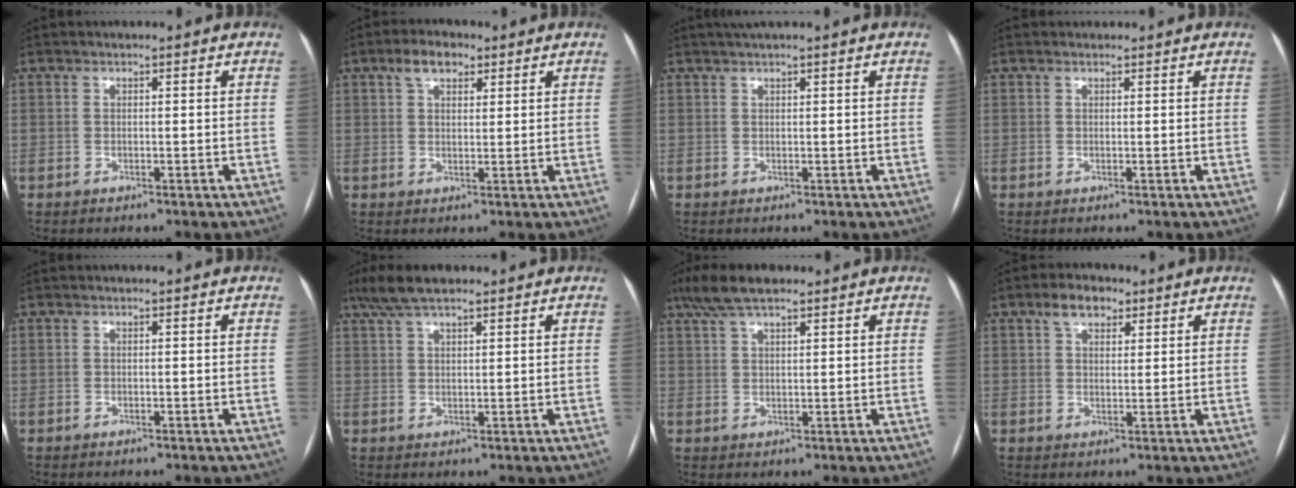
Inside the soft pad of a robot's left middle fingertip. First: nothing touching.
{"total": 4.4, "force": [2.6, 2.3, 2.7], "torque": [-0.053, 0.018, 0.048]}
{"total": 2.2, "force": [1.7, -0.3, 1.4], "torque": [-0.019, 0.020, 0.033]}
{"total": 0.6, "force": [0.5, 0.2, 0.0], "torque": [-0.005, 0.007, 0.010]}
{"total": 0.0}
{"total": 6.6, "force": [4.9, 1.6, 4.1], "torque": [-0.086, 0.026, 0.092]}
{"total": 7.3, "force": [5.4, 1.8, 4.6], "torque": [-0.096, 0.028, 0.098]}
{"total": 4.7, "force": [2.9, 2.6, 2.7], "torque": [-0.049, 0.017, 0.053]}